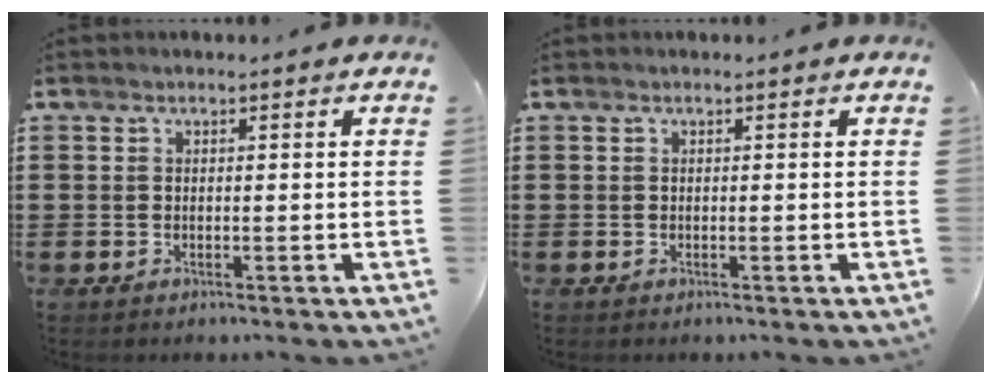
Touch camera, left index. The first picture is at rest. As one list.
[{"total": 0.0}]